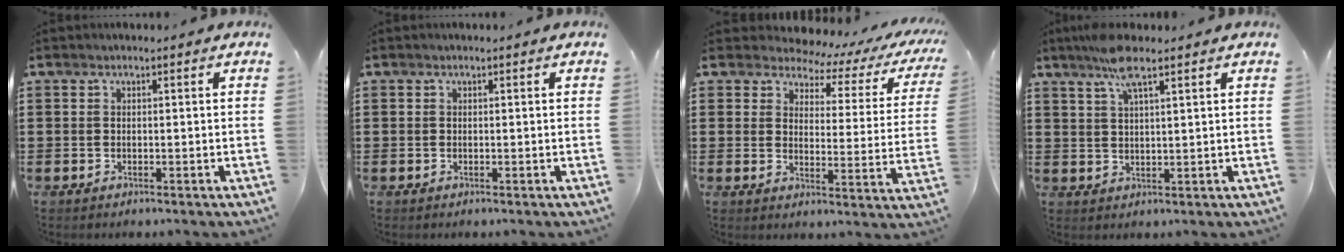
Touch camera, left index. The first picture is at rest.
{"total": 0.0}
{"total": 3.6, "force": [3.2, 1.3, 1.0], "torque": [-0.036, -0.029, 0.047]}
{"total": 6.5, "force": [4.3, 1.2, 4.7], "torque": [-0.102, 0.003, 0.077]}